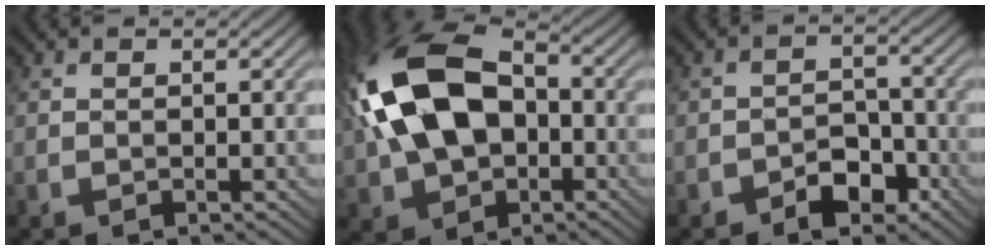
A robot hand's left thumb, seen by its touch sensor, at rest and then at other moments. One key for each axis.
{"total": 16.9, "fx": -0.2, "fy": 11.1, "fz": 12.8, "tx": -0.279, "ty": 0.018, "tz": -0.020}
{"total": 4.8, "fx": -3.0, "fy": 2.9, "fz": 2.4, "tx": -0.029, "ty": 0.005, "tz": -0.058}